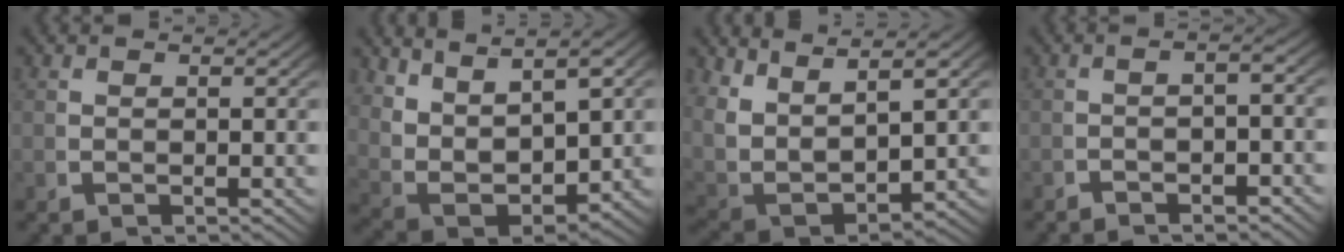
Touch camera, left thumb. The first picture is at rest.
{"total": 11.0, "force": [2.2, 7.8, 7.5], "torque": [-0.177, -0.030, 0.049]}
{"total": 10.0, "force": [2.3, 7.1, 6.6], "torque": [-0.176, -0.036, 0.058]}
{"total": 2.3, "force": [-1.8, 0.5, 1.4], "torque": [-0.020, 0.000, -0.031]}